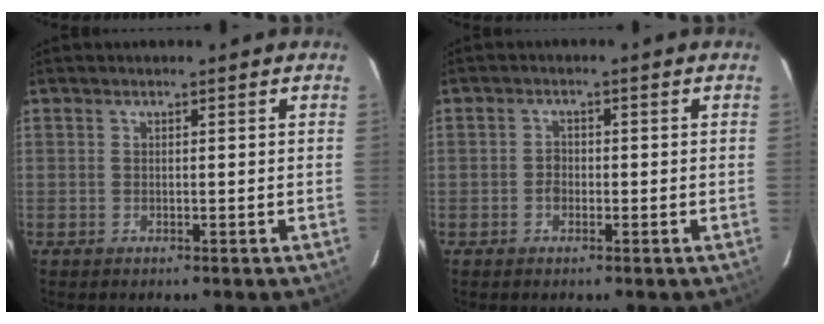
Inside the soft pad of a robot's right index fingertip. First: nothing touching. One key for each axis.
{"total": 1.6, "fx": -0.5, "fy": 1.2, "fz": 0.8, "tx": -0.012, "ty": 0.006, "tz": -0.009}